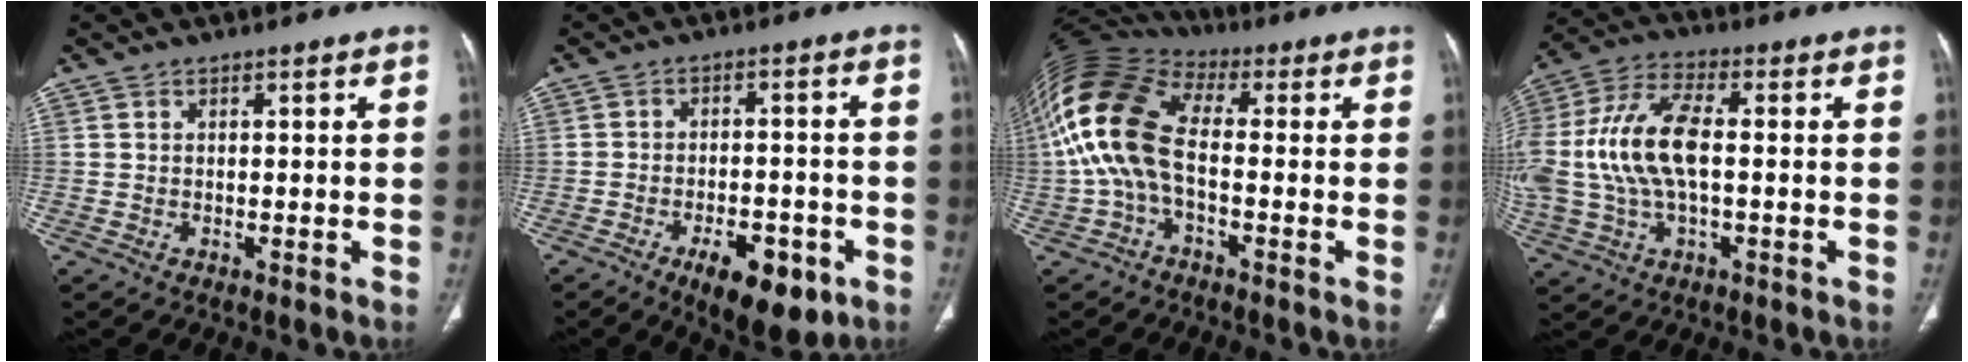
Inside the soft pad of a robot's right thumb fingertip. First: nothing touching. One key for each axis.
{"total": 11.3, "fx": -5.6, "fy": 5.2, "fz": 8.3, "tx": -0.101, "ty": 0.021, "tz": -0.073}
{"total": 15.6, "fx": -0.8, "fy": 8.6, "fz": 13.0, "tx": -0.276, "ty": 0.038, "tz": -0.027}
{"total": 17.5, "fx": 0.0, "fy": 8.7, "fz": 15.2, "tx": -0.352, "ty": 0.025, "tz": 0.000}